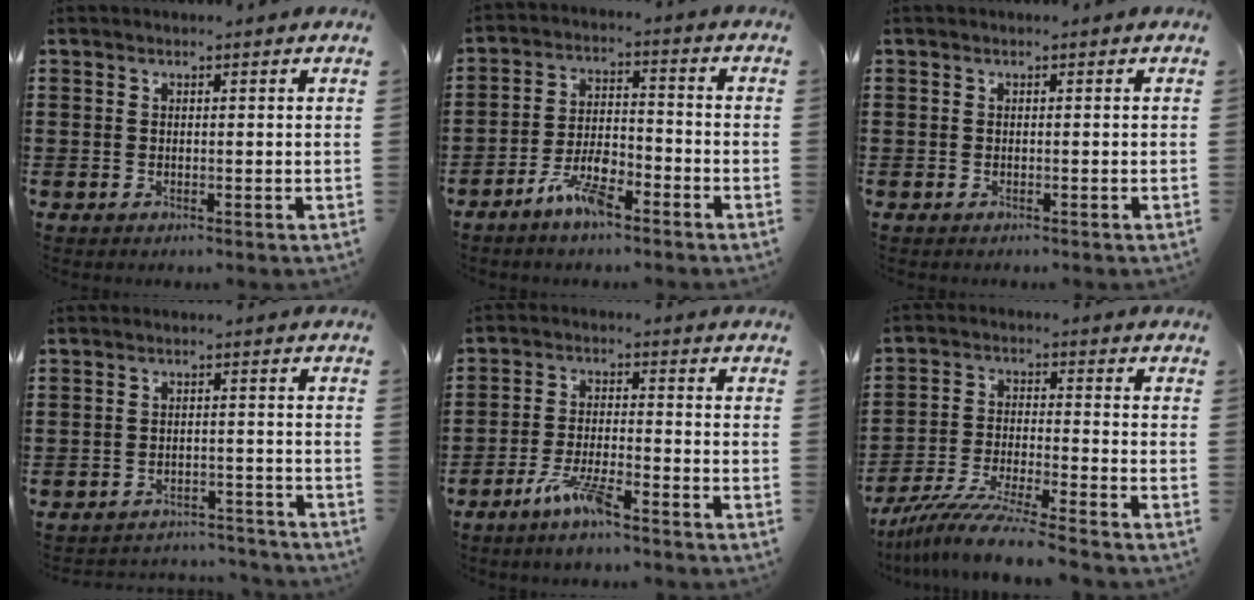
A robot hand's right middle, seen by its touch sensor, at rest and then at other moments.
{"total": 6.5, "force": [-4.6, 2.0, 4.2], "torque": [-0.094, 0.006, -0.089]}
{"total": 0.0}
{"total": 3.1, "force": [-3.1, 0.3, -0.1], "torque": [-0.006, 0.001, -0.067]}
{"total": 6.1, "force": [-4.5, 1.0, 4.1], "torque": [-0.092, -0.004, -0.085]}
{"total": 8.6, "force": [-7.7, -0.4, 3.8], "torque": [-0.076, -0.008, -0.150]}